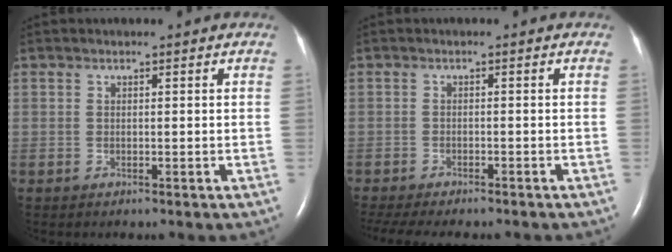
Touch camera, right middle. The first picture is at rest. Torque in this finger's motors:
{"motor_torque": [0.04, -0.17, 0.22, 0.07]}